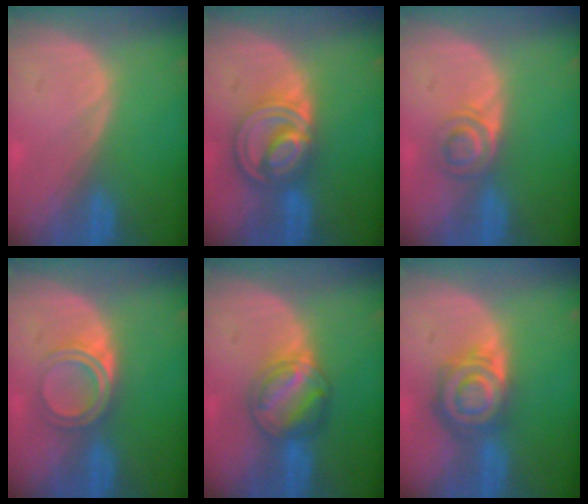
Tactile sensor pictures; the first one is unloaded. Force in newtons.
{"total": 8.8, "press": 7.4, "slide": 4.7}
{"total": 3.8, "press": 3.6, "slide": 0.9}
{"total": 5.0, "press": 4.3, "slide": 2.6}
{"total": 6.2, "press": 6.1, "slide": 1.3}
{"total": 7.9, "press": 7.0, "slide": 3.8}